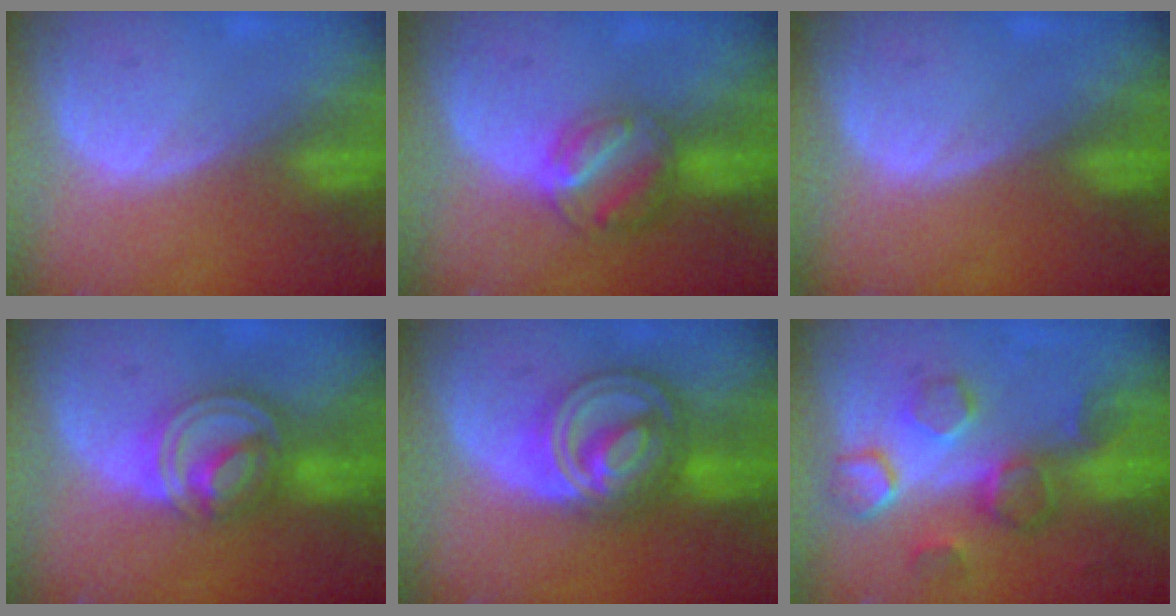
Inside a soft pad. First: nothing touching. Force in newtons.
{"total": 6.3, "press": 5.6, "slide": 2.8}
{"total": 0.0}
{"total": 8.1, "press": 6.8, "slide": 4.3}
{"total": 9.2, "press": 9.2, "slide": 0.7}
{"total": 8.6, "press": 8.0, "slide": 3.0}